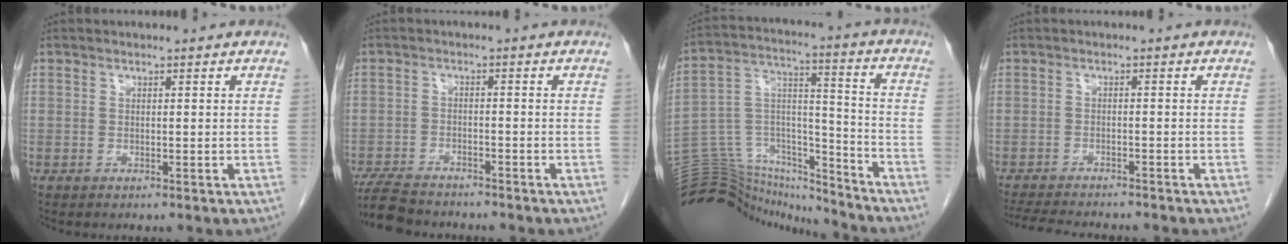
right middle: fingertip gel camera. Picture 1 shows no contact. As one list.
[{"total": 7.8, "force": [-7.2, 1.9, 2.5], "torque": [-0.043, -0.014, -0.119]}, {"total": 22.5, "force": [-21.6, 4.8, 4.1], "torque": [-0.109, 0.044, -0.345]}, {"total": 9.7, "force": [-8.9, 1.4, 3.7], "torque": [-0.063, -0.014, -0.130]}]